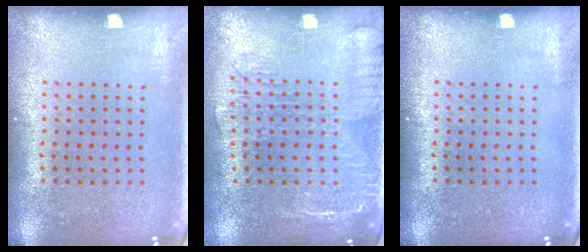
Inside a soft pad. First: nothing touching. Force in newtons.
{"total": 1.9, "press": 1.6, "slide": 1.1}
{"total": 0.0}